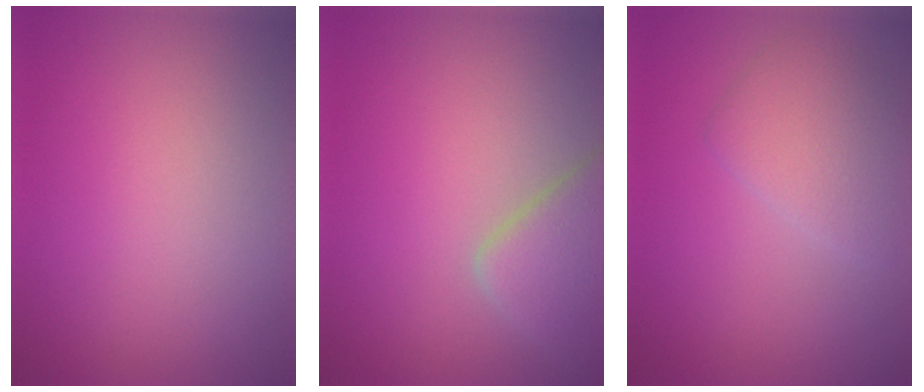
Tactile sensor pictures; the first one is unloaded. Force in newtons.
{"total": 4.1, "press": 4.1, "slide": 0.1}
{"total": 2.9, "press": 2.9, "slide": 0.2}